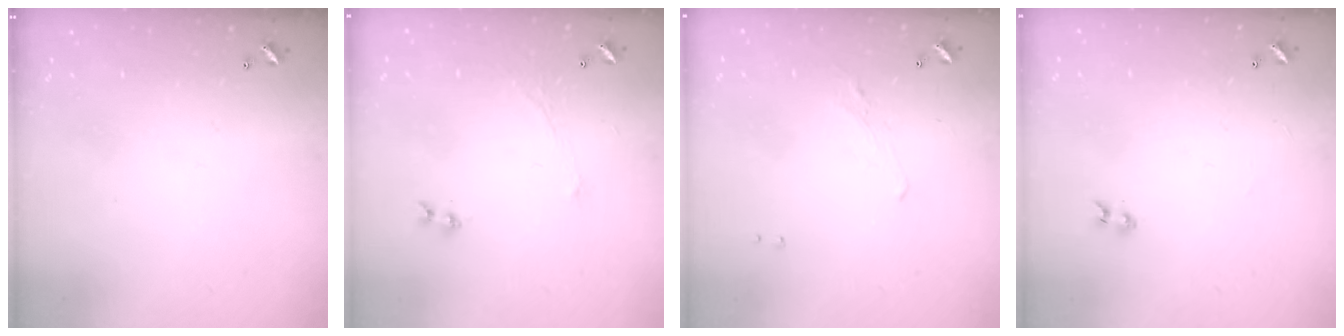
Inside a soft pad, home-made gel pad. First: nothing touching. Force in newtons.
{"total": 1.2, "press": 0.7, "slide": 1.0}
{"total": 1.2, "press": 0.9, "slide": 0.8}
{"total": 1.3, "press": 1.1, "slide": 0.7}